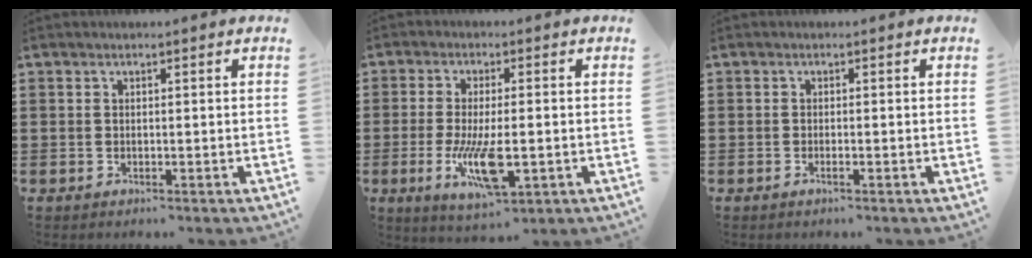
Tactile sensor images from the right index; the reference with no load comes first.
{"total": 9.6, "force": [-2.5, 3.0, 8.7], "torque": [-0.189, -0.022, -0.044]}
{"total": 0.7, "force": [-0.4, 0.0, 0.5], "torque": [-0.010, -0.003, -0.007]}